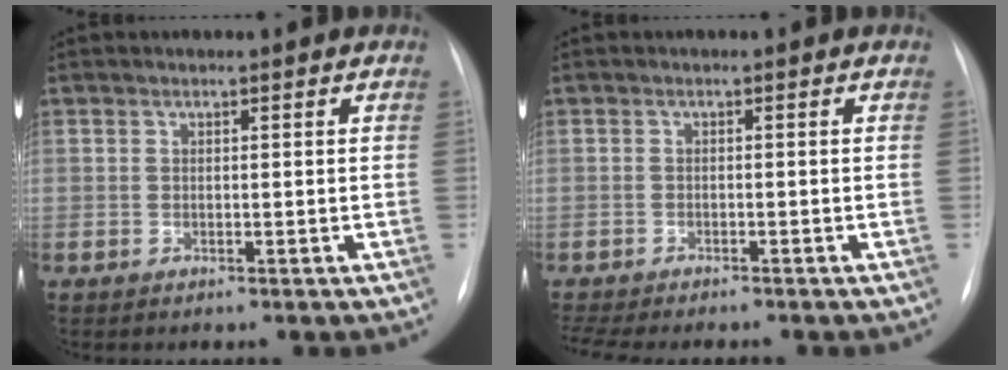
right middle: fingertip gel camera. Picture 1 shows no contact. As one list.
[{"total": 8.8, "force": [-7.8, 1.3, 3.8], "torque": [-0.055, -0.007, -0.115]}]